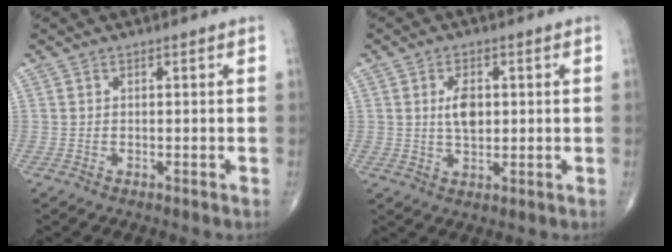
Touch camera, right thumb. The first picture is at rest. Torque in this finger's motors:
{"motor_torque": [0.53, 0.30, 0.42, 0.19, 0.03]}